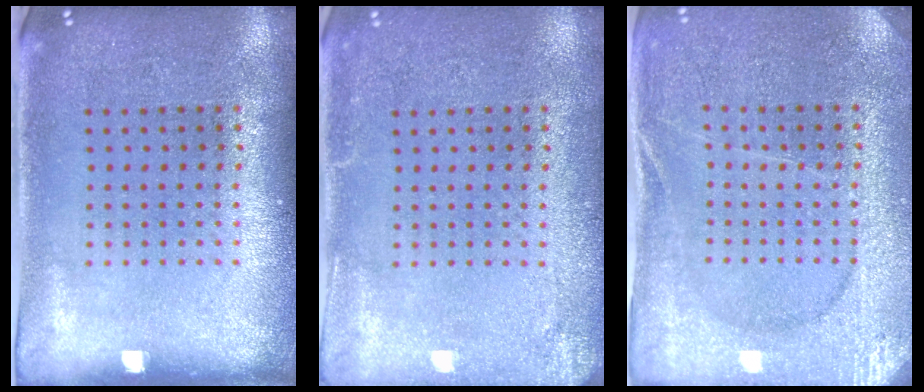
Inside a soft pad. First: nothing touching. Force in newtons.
{"total": 2.1, "press": 2.1, "slide": 0.2}
{"total": 3.0, "press": 2.9, "slide": 0.4}